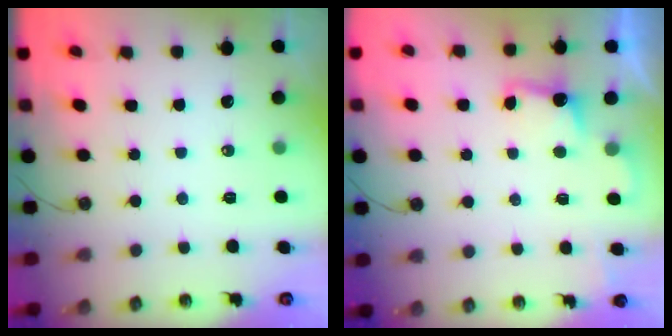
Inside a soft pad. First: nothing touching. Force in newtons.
{"total": 2.0, "press": 1.7, "slide": 0.9}